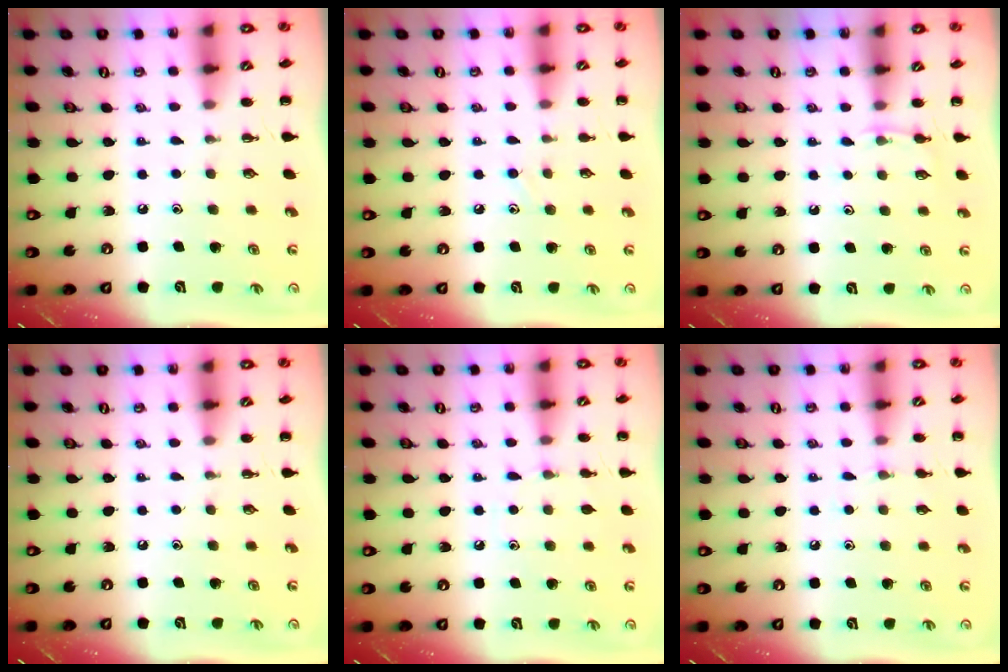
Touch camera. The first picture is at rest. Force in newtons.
{"total": 6.5, "press": 6.1, "slide": 2.3}
{"total": 3.3, "press": 3.1, "slide": 1.2}
{"total": 0.0}
{"total": 5.2, "press": 4.9, "slide": 1.7}
{"total": 4.3, "press": 4.0, "slide": 1.5}